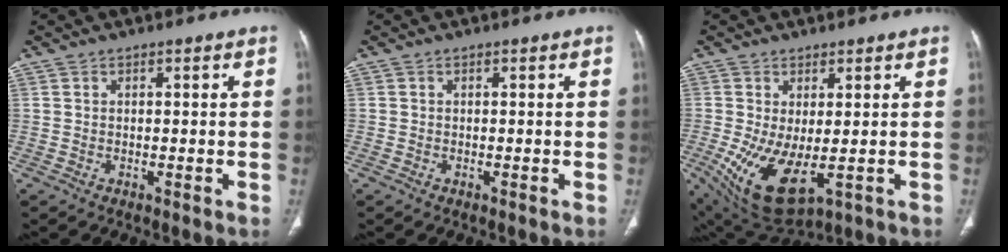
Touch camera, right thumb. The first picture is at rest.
{"total": 0.0}
{"total": 12.1, "force": [-2.3, 5.4, 10.6], "torque": [-0.207, -0.022, -0.015]}